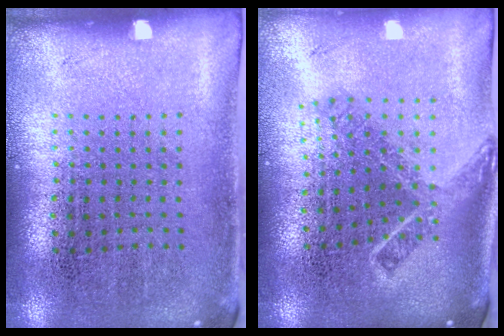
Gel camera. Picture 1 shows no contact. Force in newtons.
{"total": 1.9, "press": 1.3, "slide": 1.4}